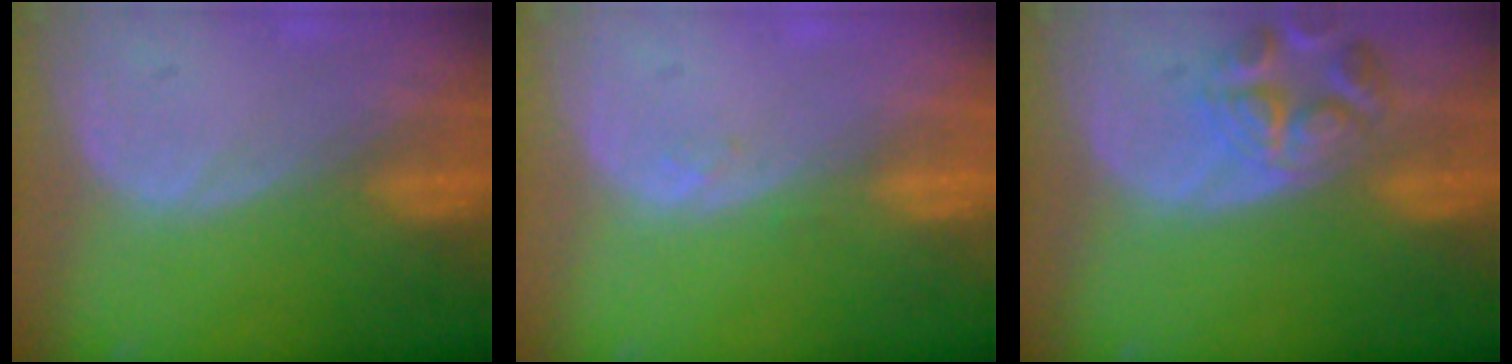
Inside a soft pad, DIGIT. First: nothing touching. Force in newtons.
{"total": 0.9, "press": 0.8, "slide": 0.4}
{"total": 6.9, "press": 6.3, "slide": 2.7}